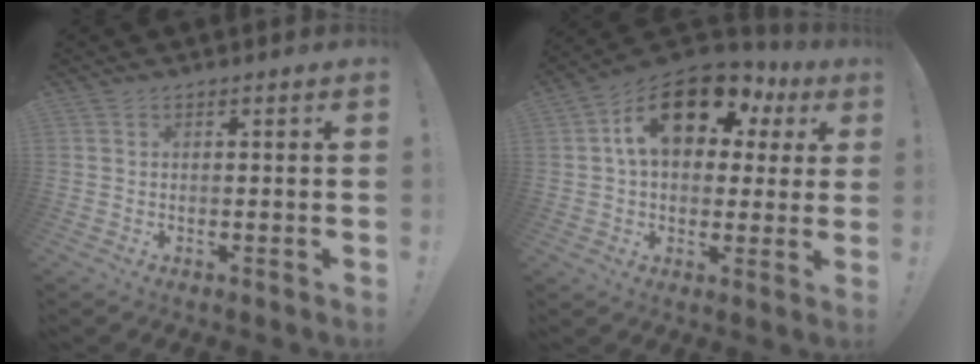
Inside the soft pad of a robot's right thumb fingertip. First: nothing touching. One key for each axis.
{"total": 18.2, "fx": 7.6, "fy": 10.9, "fz": 12.5, "tx": -0.190, "ty": -0.027, "tz": 0.134}